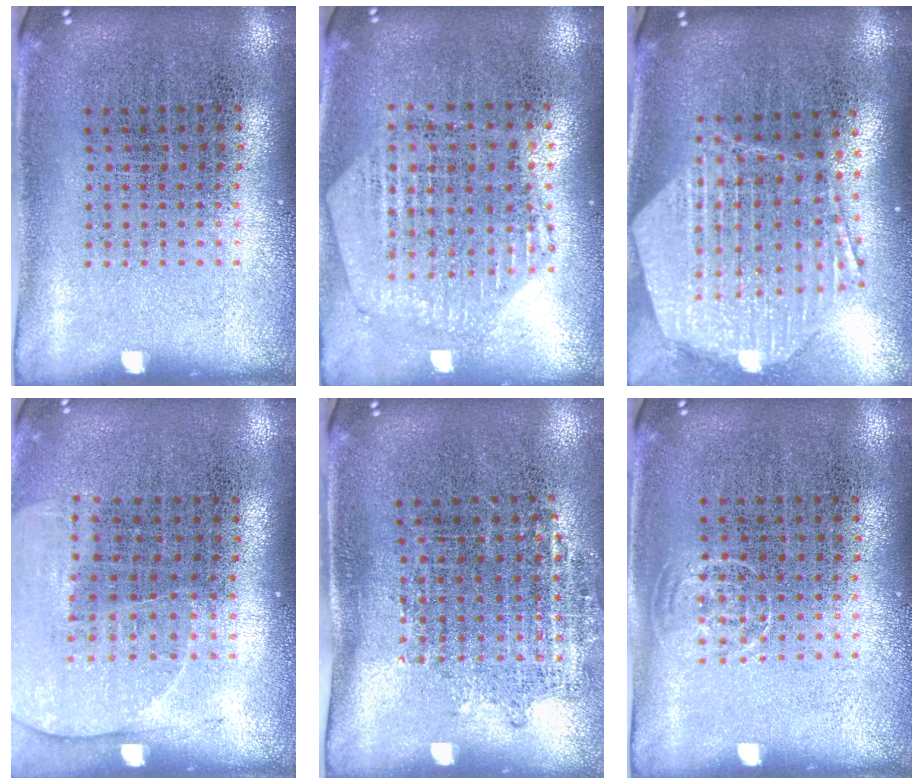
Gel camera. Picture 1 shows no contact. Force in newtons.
{"total": 1.2, "press": 1.1, "slide": 0.2}
{"total": 2.5, "press": 2.1, "slide": 1.4}
{"total": 1.4, "press": 1.3, "slide": 0.5}
{"total": 1.1, "press": 0.9, "slide": 0.7}
{"total": 0.7, "press": 0.5, "slide": 0.4}